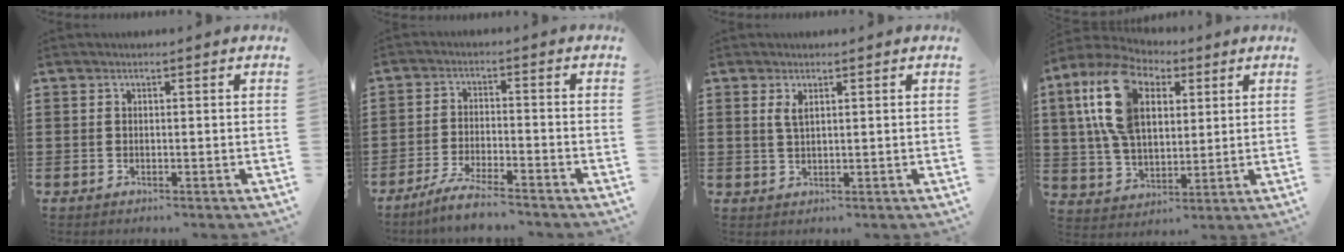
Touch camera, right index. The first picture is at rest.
{"total": 4.8, "force": [-4.4, -0.1, 1.7], "torque": [-0.043, -0.008, -0.088]}
{"total": 1.8, "force": [0.8, 0.7, 1.5], "torque": [-0.033, 0.003, 0.014]}
{"total": 14.0, "force": [5.3, 8.2, 10.0], "torque": [-0.251, 0.015, 0.091]}